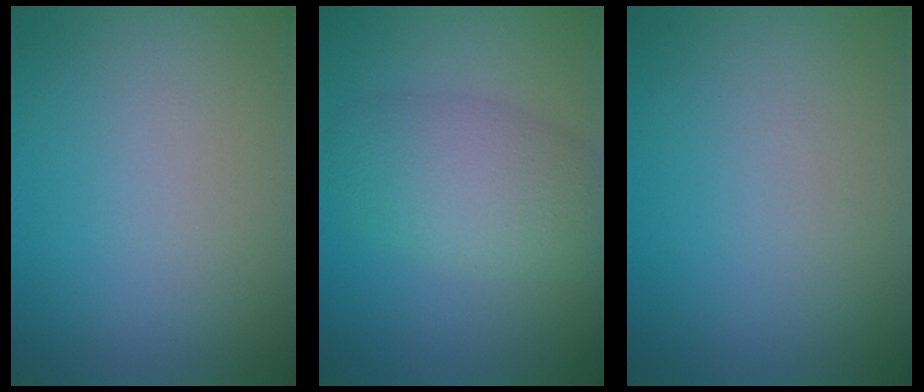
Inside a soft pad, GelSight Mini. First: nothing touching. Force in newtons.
{"total": 5.1, "press": 5.1, "slide": 0.2}
{"total": 0.0}